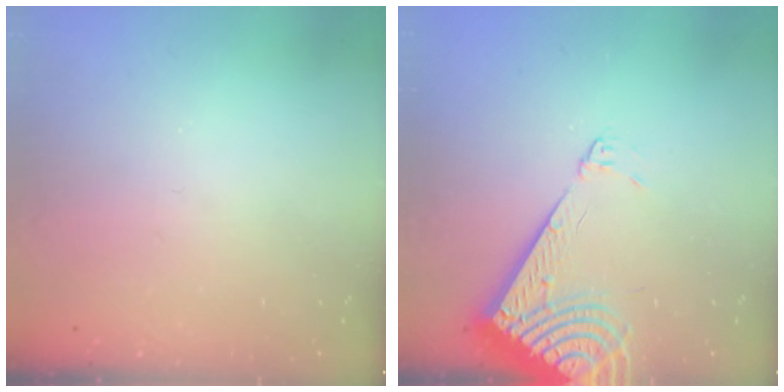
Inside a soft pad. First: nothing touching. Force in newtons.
{"total": 10.3, "press": 10.2, "slide": 1.6}